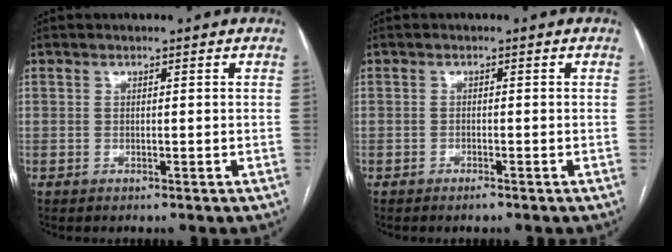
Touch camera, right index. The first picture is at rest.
{"total": 1.1, "force": [-0.9, 0.1, 0.6], "torque": [-0.011, 0.000, -0.014]}